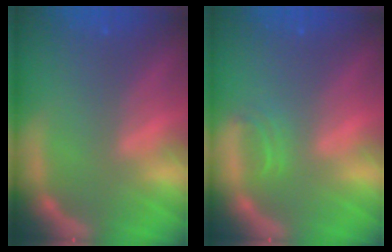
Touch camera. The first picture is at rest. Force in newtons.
{"total": 1.4}